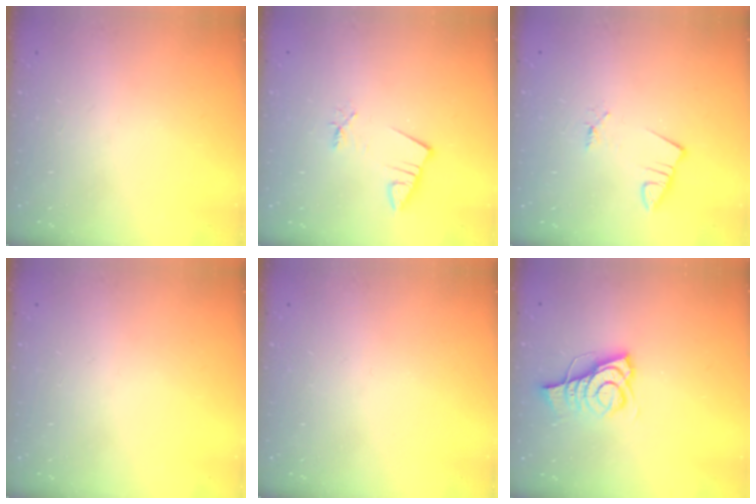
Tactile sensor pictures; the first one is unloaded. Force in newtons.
{"total": 2.3, "press": 2.2, "slide": 0.3}
{"total": 1.0, "press": 1.0, "slide": 0.0}
{"total": 0.0}
{"total": 0.0}
{"total": 10.1, "press": 9.6, "slide": 3.1}